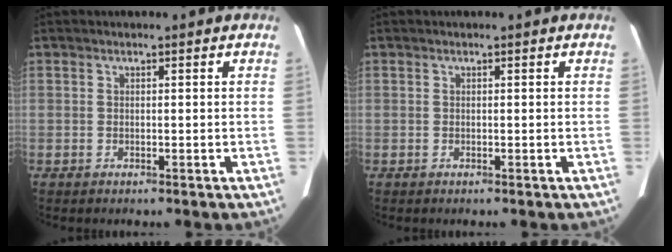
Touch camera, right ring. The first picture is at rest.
{"total": 0.0}